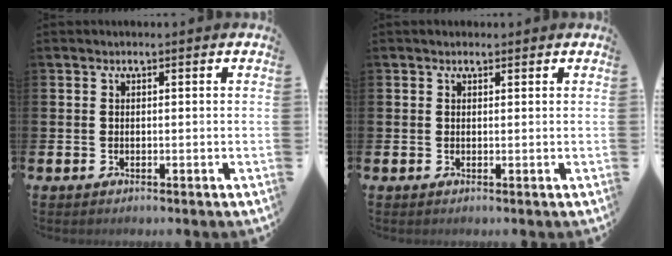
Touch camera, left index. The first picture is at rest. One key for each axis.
{"total": 0.8, "fx": 0.6, "fy": 0.4, "fz": 0.2, "tx": 0.006, "ty": 0.001, "tz": 0.009}